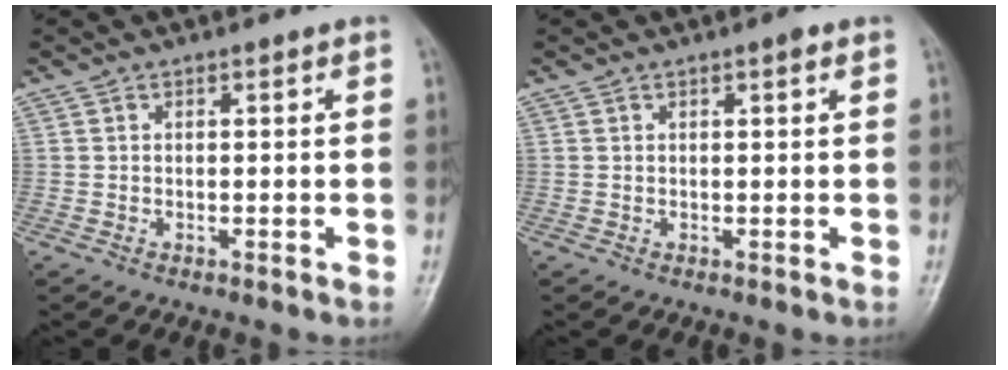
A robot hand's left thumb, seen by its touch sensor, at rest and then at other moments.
{"total": 1.0, "force": [0.6, 0.2, 0.9], "torque": [-0.012, 0.001, 0.005]}